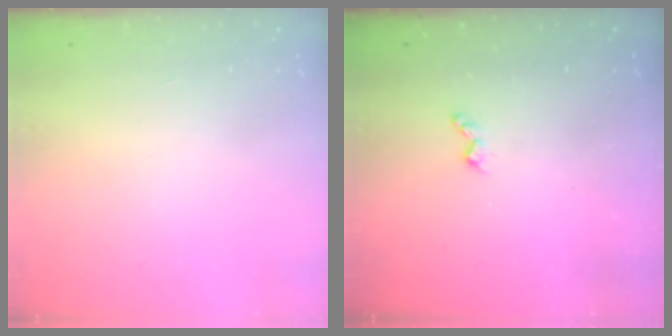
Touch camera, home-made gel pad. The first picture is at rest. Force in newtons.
{"total": 3.6, "press": 3.5, "slide": 0.6}